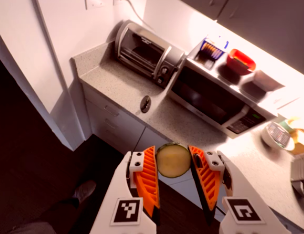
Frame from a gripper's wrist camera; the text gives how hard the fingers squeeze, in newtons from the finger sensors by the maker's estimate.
{"total": 10.1, "left": 10.4, "right": 9.7}